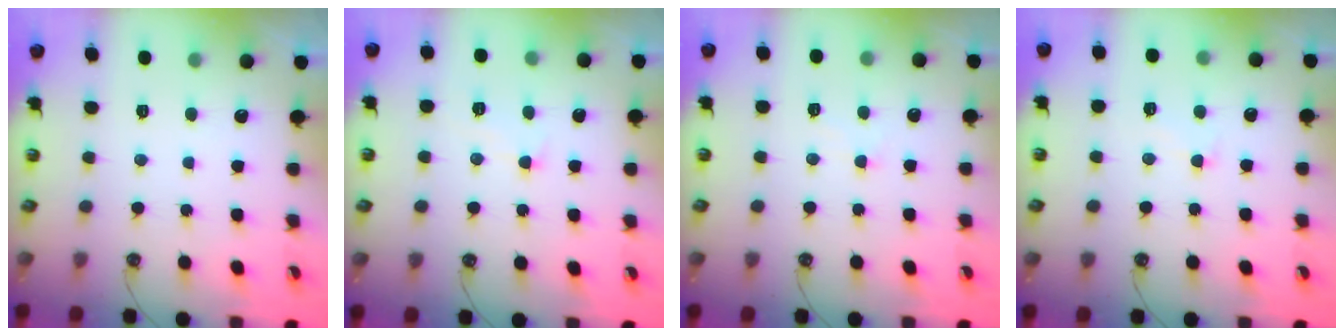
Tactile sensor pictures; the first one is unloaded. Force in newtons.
{"total": 3.1, "press": 3.1, "slide": 0.2}
{"total": 1.1, "press": 1.0, "slide": 0.4}
{"total": 0.9, "press": 0.8, "slide": 0.4}